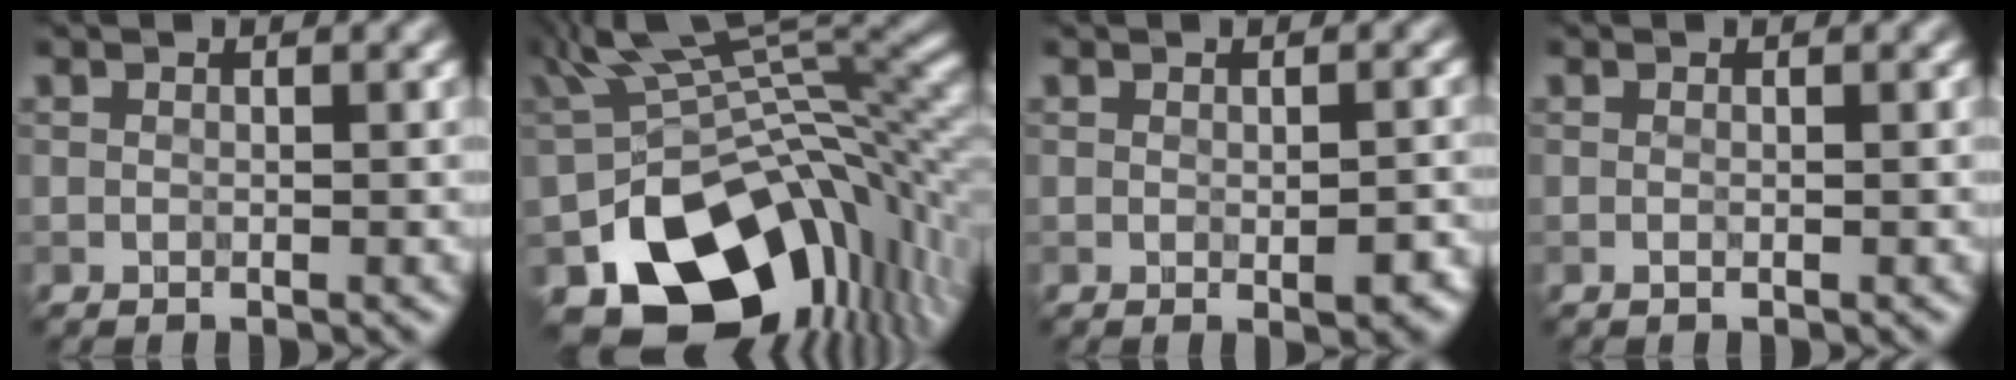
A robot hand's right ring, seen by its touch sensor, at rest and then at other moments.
{"total": 14.2, "force": [-4.1, 9.5, 9.7], "torque": [-0.155, -0.021, -0.056]}
{"total": 2.6, "force": [-0.9, 0.7, 2.4], "torque": [-0.033, -0.005, -0.003]}
{"total": 0.5, "force": [0.1, 0.2, 0.4], "torque": [-0.005, -0.001, -0.006]}